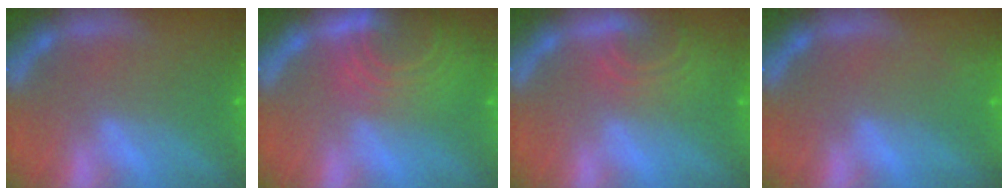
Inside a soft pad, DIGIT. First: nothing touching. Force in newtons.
{"total": 10.0}
{"total": 4.5}
{"total": 0.9}